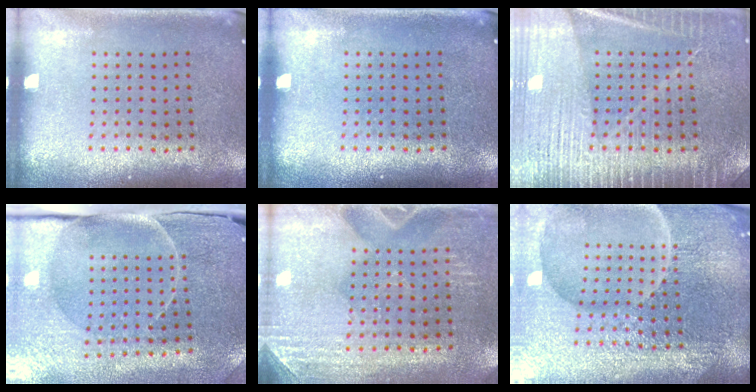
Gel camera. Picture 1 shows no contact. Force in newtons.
{"total": 0.0}
{"total": 3.7, "press": 3.6, "slide": 0.4}
{"total": 3.7, "press": 3.6, "slide": 1.1}
{"total": 3.0, "press": 2.8, "slide": 1.0}
{"total": 6.6, "press": 5.9, "slide": 2.9}